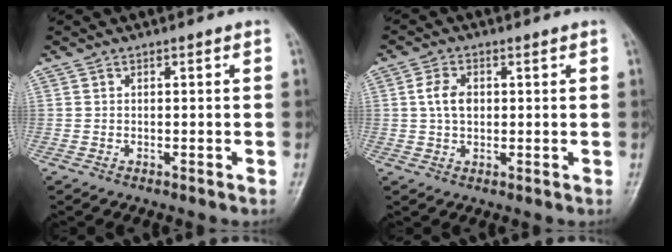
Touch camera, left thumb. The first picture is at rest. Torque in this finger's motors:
{"motor_torque": [0.54, 1.34, 0.49, 0.51, 0.25]}